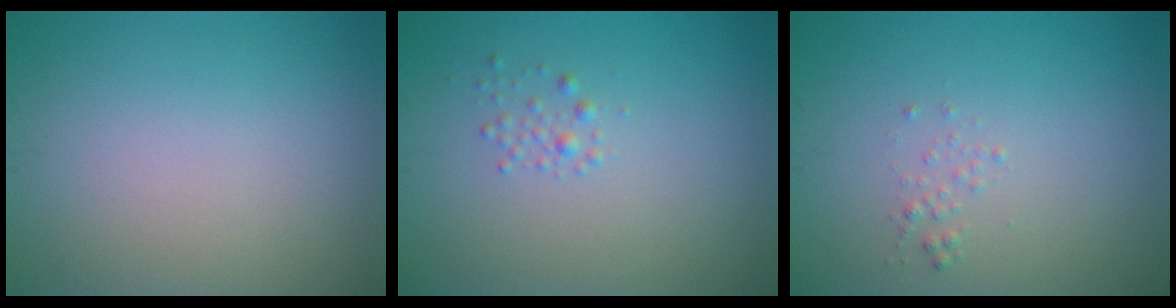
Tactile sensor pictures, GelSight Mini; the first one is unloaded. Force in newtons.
{"total": 0.9, "press": 0.9, "slide": 0.1}
{"total": 0.8, "press": 0.8, "slide": 0.1}